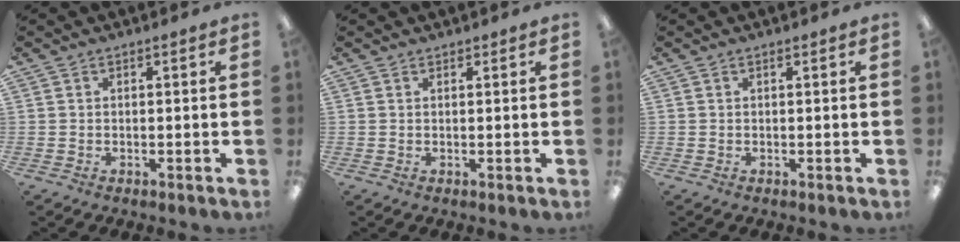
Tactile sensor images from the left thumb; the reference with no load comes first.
{"total": 0.6, "force": [0.6, 0.2, 0.0], "torque": [-0.001, 0.001, 0.011]}
{"total": 0.0}